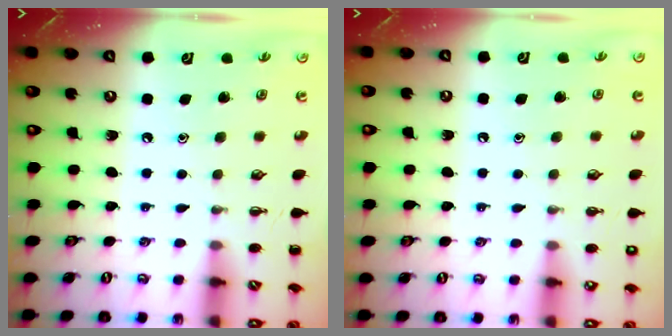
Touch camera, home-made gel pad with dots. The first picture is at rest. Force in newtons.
{"total": 3.7, "press": 2.5, "slide": 2.7}